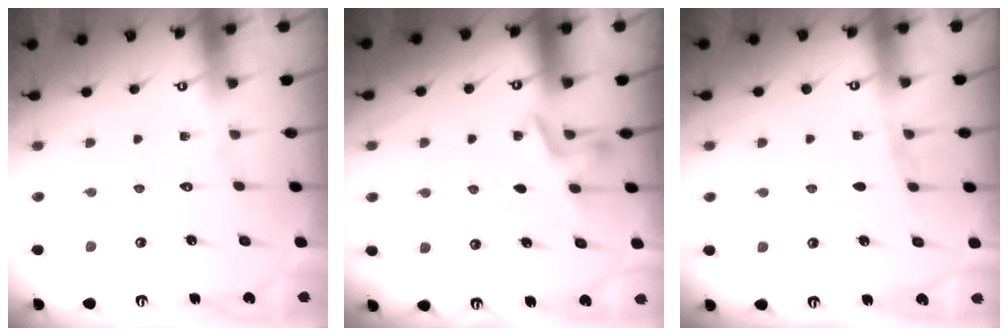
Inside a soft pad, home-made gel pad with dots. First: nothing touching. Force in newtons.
{"total": 2.8, "press": 2.4, "slide": 1.4}
{"total": 2.9, "press": 2.8, "slide": 0.7}